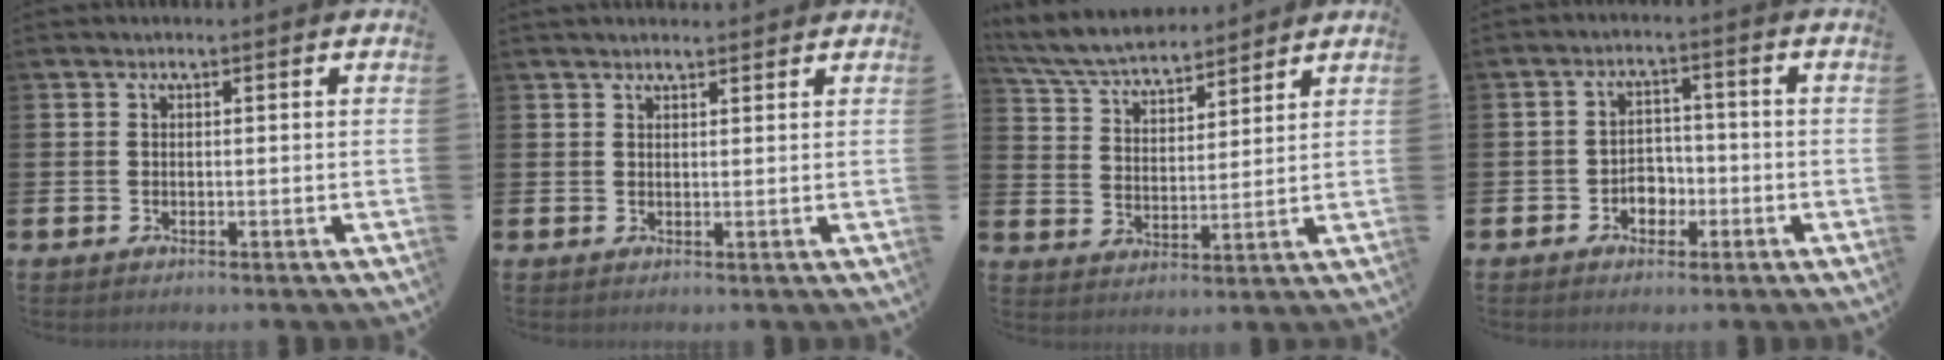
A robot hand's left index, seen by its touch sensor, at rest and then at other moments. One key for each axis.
{"total": 1.7, "fx": 1.6, "fy": 0.4, "fz": 0.3, "tx": 0.003, "ty": -0.005, "tz": 0.027}
{"total": 6.0, "fx": 5.7, "fy": 1.3, "fz": 1.2, "tx": -0.052, "ty": -0.033, "tz": 0.100}
{"total": 3.3, "fx": -1.7, "fy": 2.5, "fz": 1.3, "tx": -0.019, "ty": 0.001, "tz": -0.040}